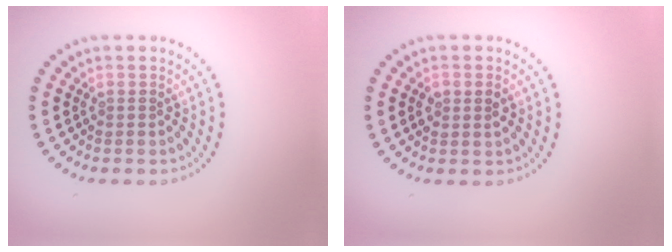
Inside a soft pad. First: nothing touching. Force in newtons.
{"total": 1.5, "press": 1.5, "slide": 0.4}